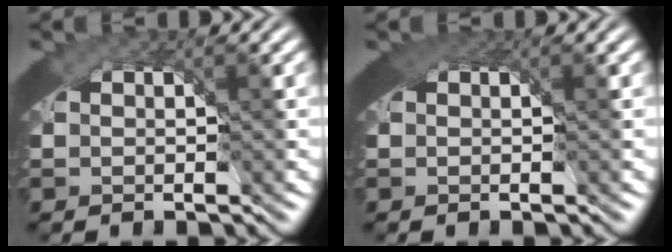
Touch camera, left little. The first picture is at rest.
{"total": 1.7, "force": [0.9, 0.9, 1.0], "torque": [-0.018, -0.002, 0.014]}